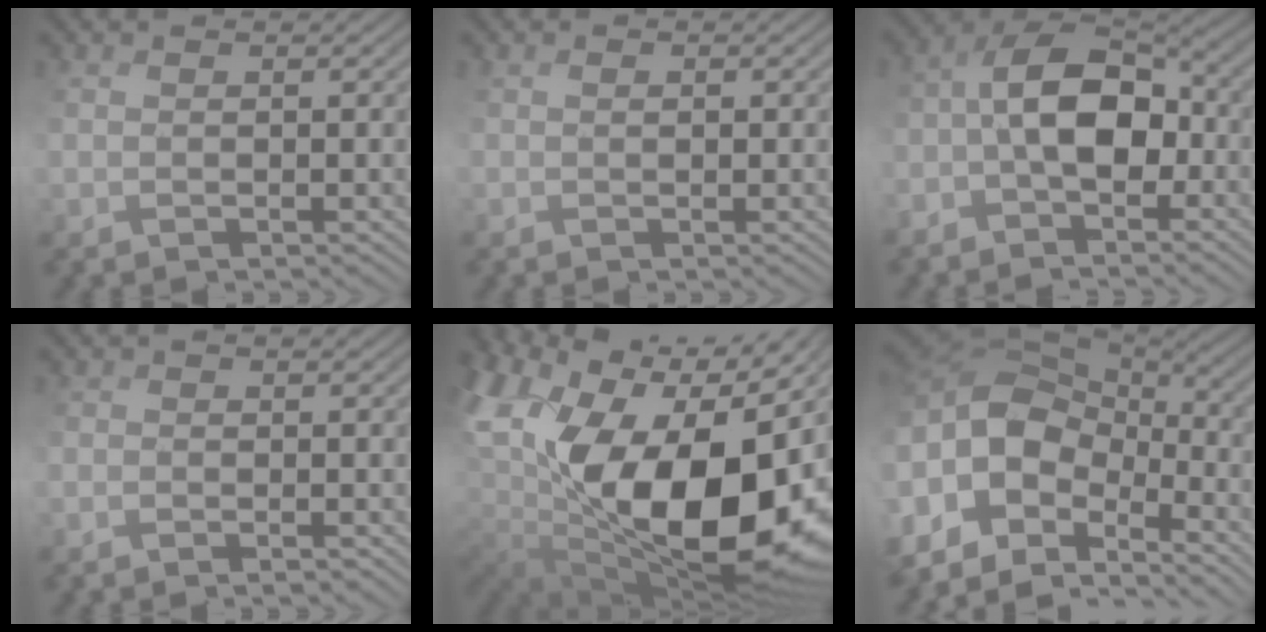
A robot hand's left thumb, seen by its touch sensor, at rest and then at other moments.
{"total": 0.6, "force": [0.2, 0.5, 0.3], "torque": [-0.008, 0.001, 0.011]}
{"total": 8.0, "force": [-1.8, 4.1, 6.7], "torque": [-0.131, 0.010, -0.044]}
{"total": 2.0, "force": [-1.7, 0.8, 0.8], "torque": [-0.009, 0.008, -0.022]}
{"total": 20.7, "force": [0.1, 13.1, 16.0], "torque": [-0.301, -0.048, 0.049]}
{"total": 14.5, "force": [-2.7, 8.8, 11.2], "torque": [-0.258, 0.014, -0.048]}